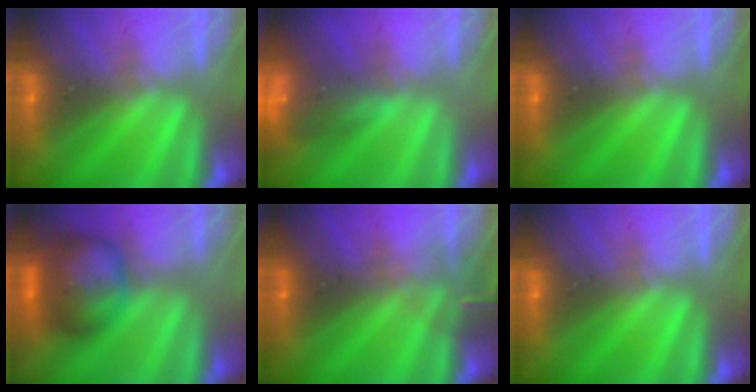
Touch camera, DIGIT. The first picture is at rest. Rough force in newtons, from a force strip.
{"total": 8.8}
{"total": 0.0}
{"total": 6.6}
{"total": 3.0}
{"total": 0.0}